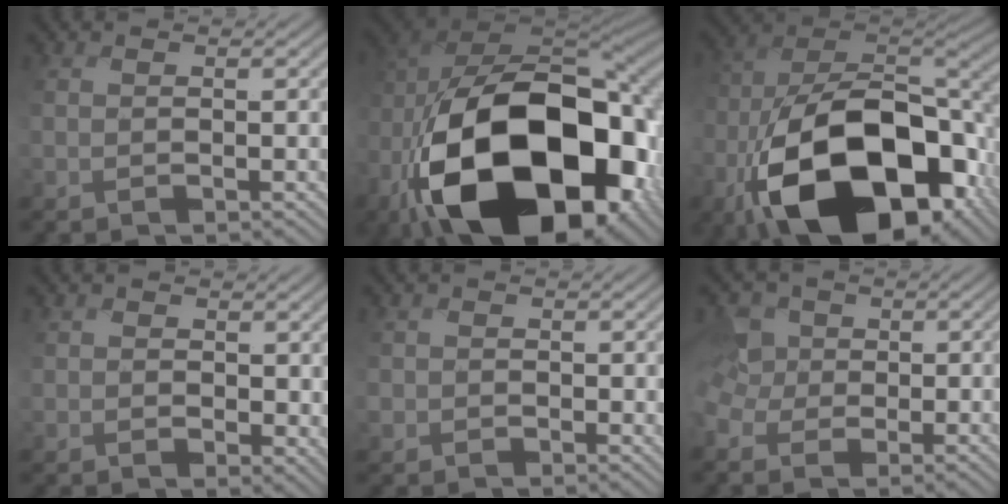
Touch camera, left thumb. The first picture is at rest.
{"total": 22.4, "force": [-8.6, 12.5, 16.4], "torque": [-0.352, -0.053, -0.114]}
{"total": 20.5, "force": [-9.5, 11.3, 14.2], "torque": [-0.283, -0.038, -0.142]}
{"total": 2.6, "force": [1.5, 1.8, 1.1], "torque": [-0.046, -0.008, 0.023]}
{"total": 1.1, "force": [0.6, 0.7, -0.5], "torque": [0.003, 0.000, 0.006]}
{"total": 4.6, "force": [-0.1, 4.0, 2.3], "torque": [-0.062, 0.008, -0.019]}